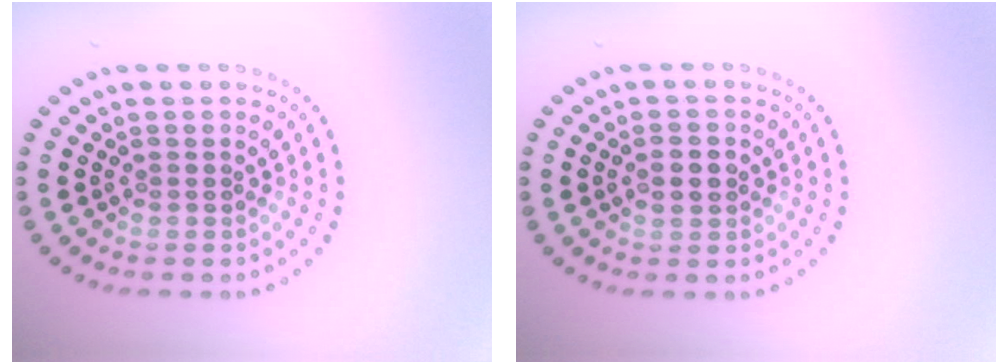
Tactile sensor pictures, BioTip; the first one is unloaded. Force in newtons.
{"total": 2.1, "press": 2.1, "slide": 0.2}